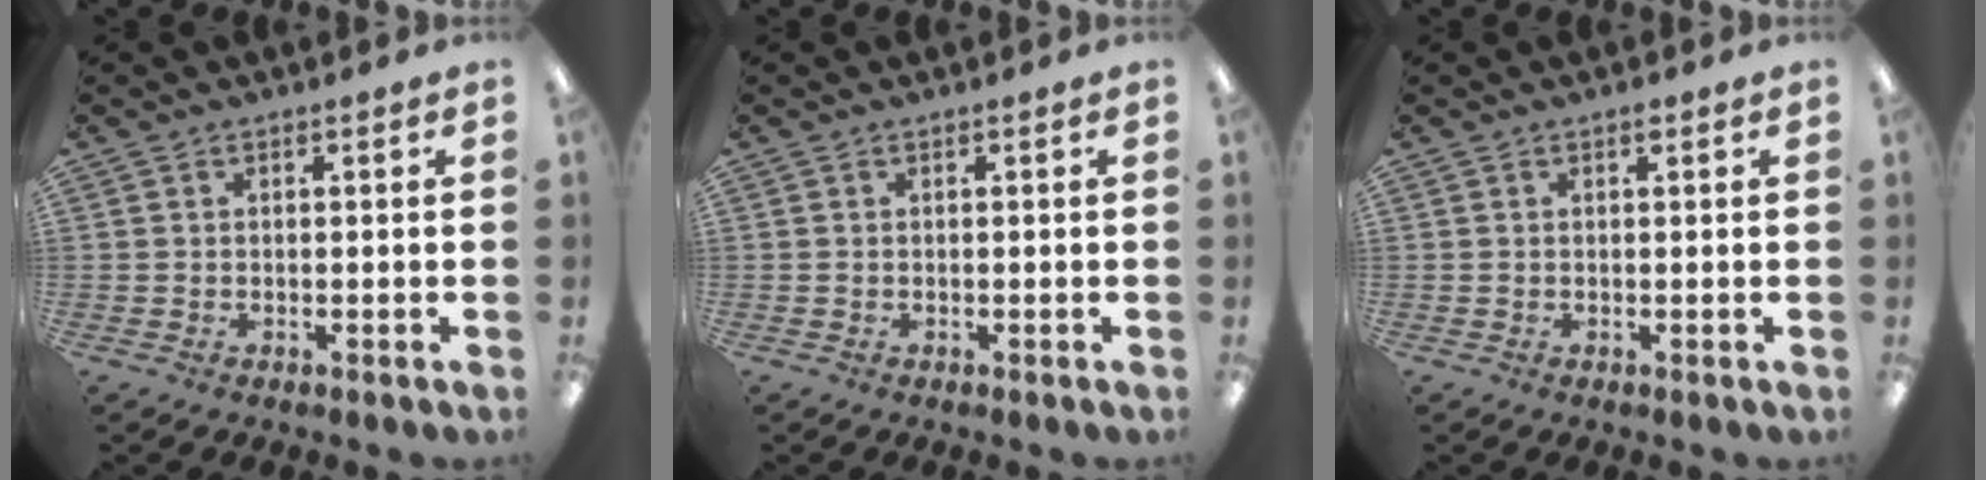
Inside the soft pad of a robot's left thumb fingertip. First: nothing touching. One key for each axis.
{"total": 0.0}
{"total": 0.7, "fx": 0.5, "fy": 0.2, "fz": 0.5, "tx": -0.011, "ty": 0.002, "tz": 0.009}